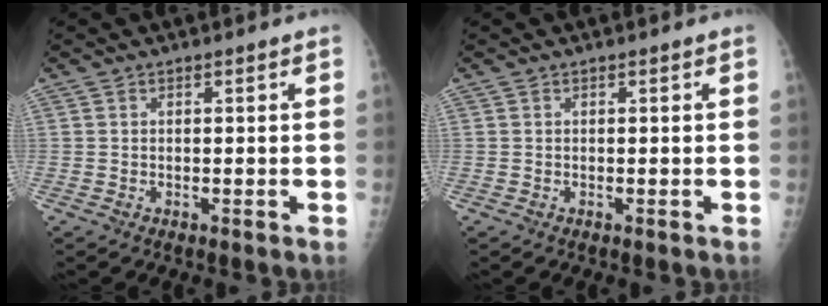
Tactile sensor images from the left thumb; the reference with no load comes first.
{"total": 0.0}